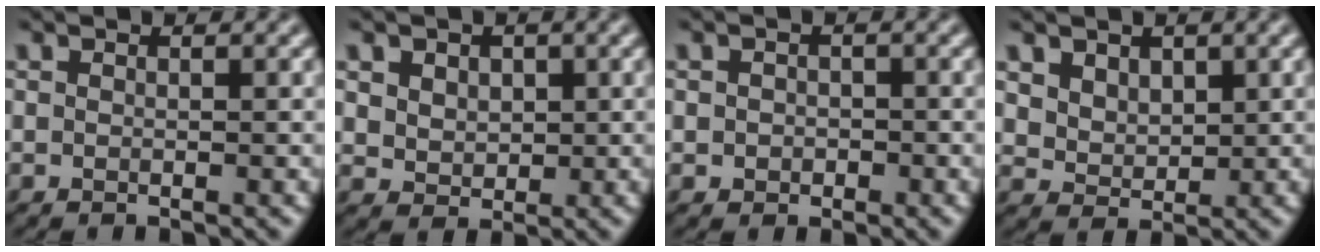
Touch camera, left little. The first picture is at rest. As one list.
[{"total": 3.9, "force": [1.5, 3.0, 2.0], "torque": [-0.054, 0.005, 0.027]}, {"total": 1.5, "force": [-0.4, 1.3, 0.7], "torque": [-0.007, -0.003, -0.010]}, {"total": 3.7, "force": [1.8, 2.7, 1.7], "torque": [-0.059, -0.007, 0.047]}]